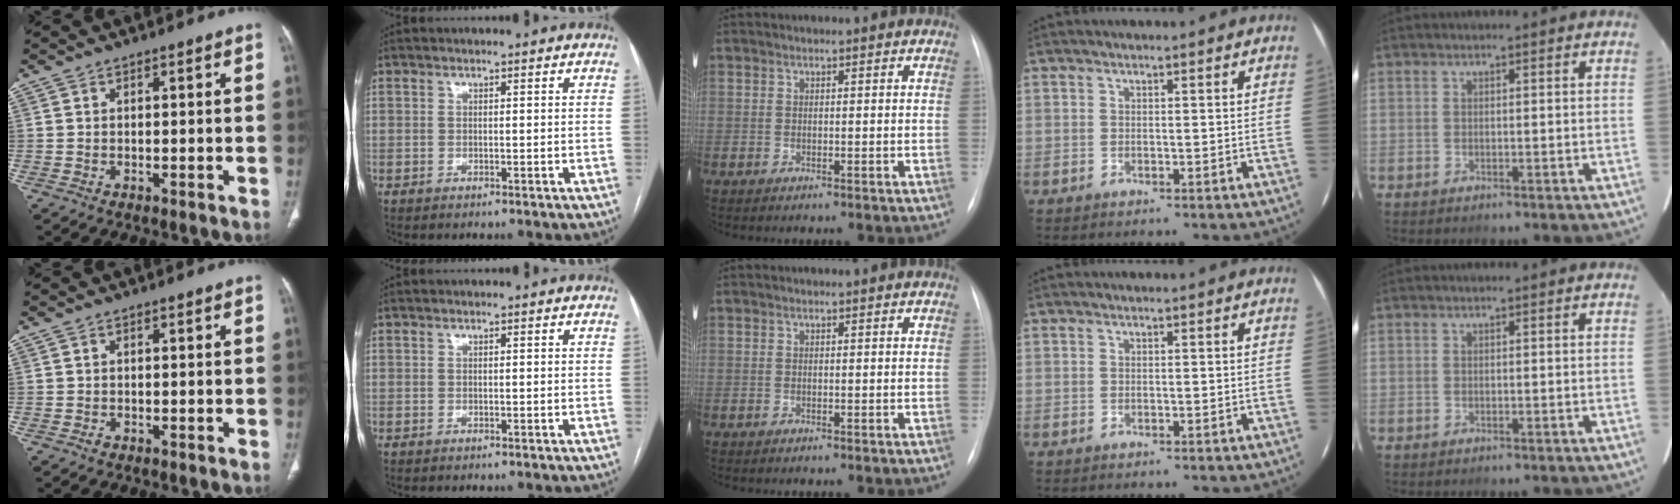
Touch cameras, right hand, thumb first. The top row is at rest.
{"thumb": {"total": 0.9, "force": [-0.5, 0.6, 0.3], "torque": [-0.004, 0.002, -0.010]}}